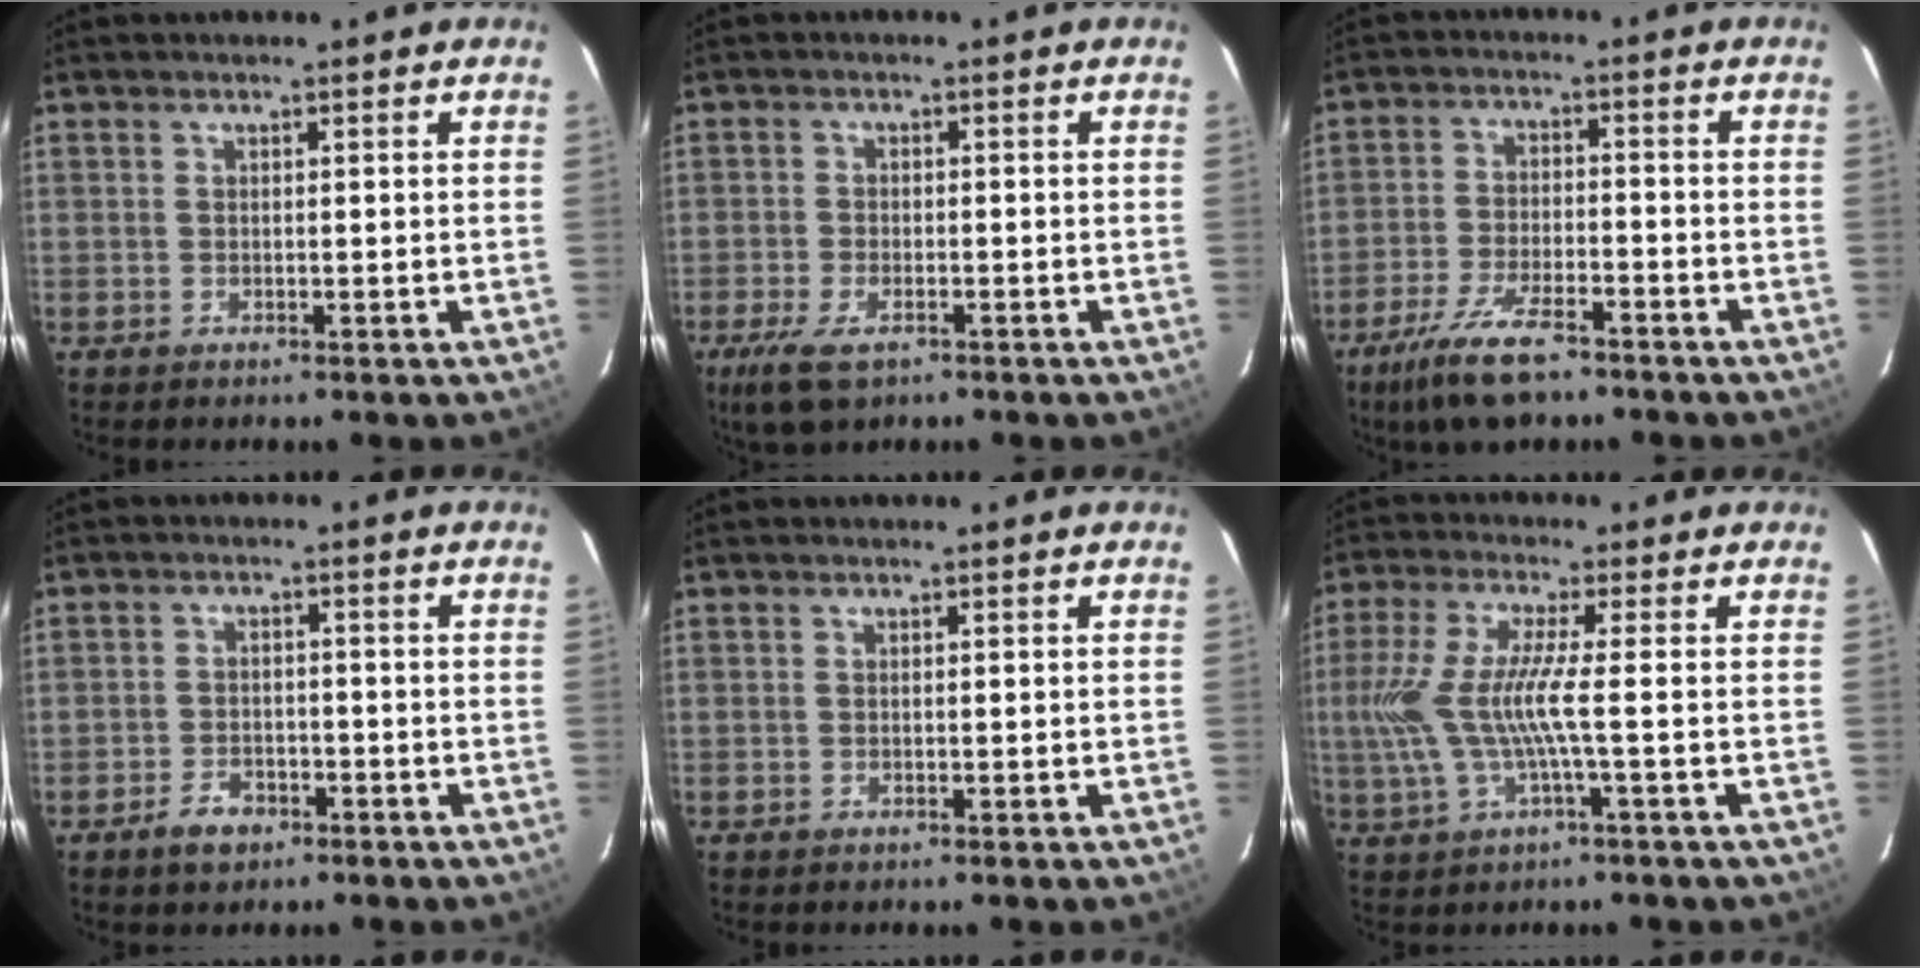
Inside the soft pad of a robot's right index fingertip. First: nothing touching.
{"total": 7.0, "force": [-4.1, 3.2, 4.6], "torque": [-0.115, -0.020, -0.075]}
{"total": 10.9, "force": [-7.8, 3.4, 6.8], "torque": [-0.161, -0.018, -0.142]}
{"total": 4.4, "force": [-2.9, 2.9, 1.7], "torque": [-0.041, 0.010, -0.043]}
{"total": 0.0}
{"total": 9.4, "force": [-1.2, 0.0, 9.3], "torque": [-0.197, -0.006, -0.017]}